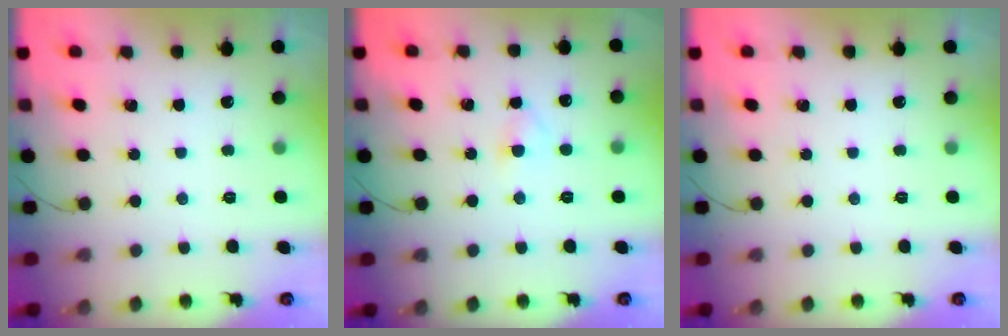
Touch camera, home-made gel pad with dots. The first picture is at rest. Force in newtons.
{"total": 2.5, "press": 2.3, "slide": 1.0}
{"total": 0.0}